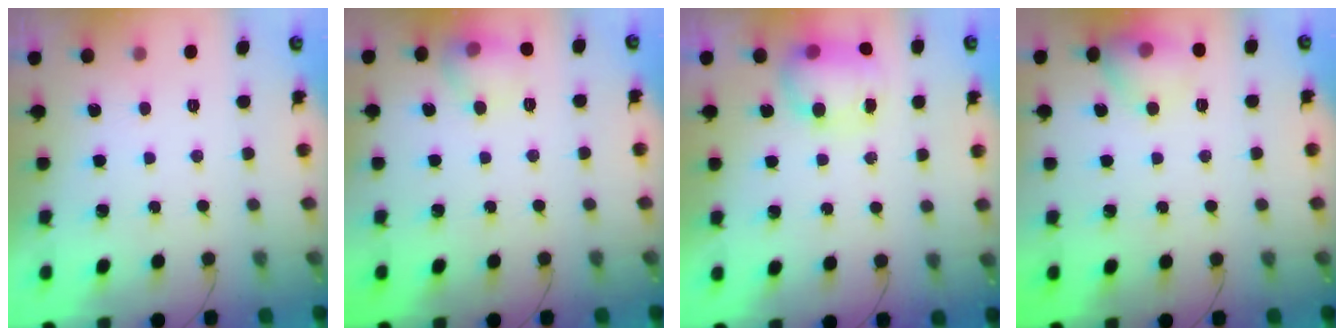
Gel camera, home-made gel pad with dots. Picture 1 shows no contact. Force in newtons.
{"total": 8.8, "press": 8.8, "slide": 0.7}
{"total": 8.3, "press": 8.3, "slide": 0.5}
{"total": 10.0, "press": 9.8, "slide": 2.3}